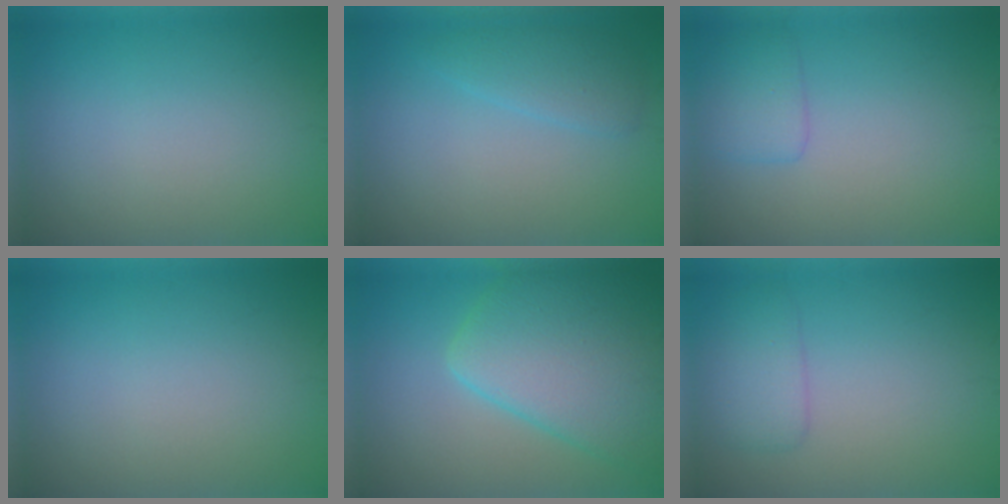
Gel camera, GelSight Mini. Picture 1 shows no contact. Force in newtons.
{"total": 2.3, "press": 2.3, "slide": 0.0}
{"total": 2.3, "press": 2.3, "slide": 0.1}
{"total": 0.0}
{"total": 8.8, "press": 8.8, "slide": 0.3}
{"total": 2.6, "press": 2.6, "slide": 0.0}